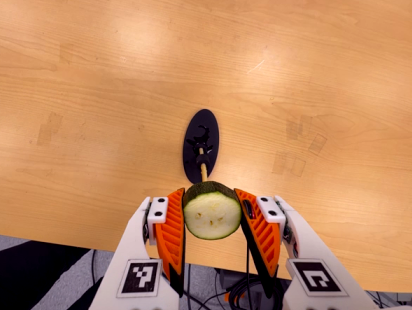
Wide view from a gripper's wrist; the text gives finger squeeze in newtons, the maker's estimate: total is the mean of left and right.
{"total": 11.0, "left": 9.7, "right": 12.3}